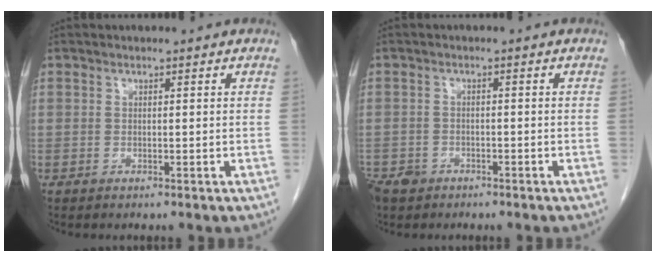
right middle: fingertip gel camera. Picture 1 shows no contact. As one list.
[{"total": 3.7, "force": [-2.8, 2.4, 0.8], "torque": [-0.016, 0.002, -0.045]}]